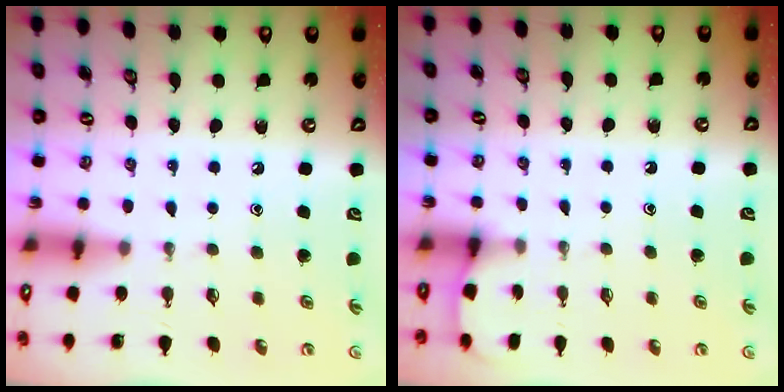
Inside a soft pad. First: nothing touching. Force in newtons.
{"total": 1.8, "press": 1.8, "slide": 0.2}